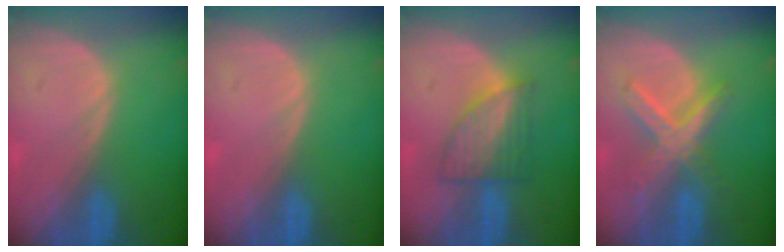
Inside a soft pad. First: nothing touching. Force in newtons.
{"total": 0.0}
{"total": 6.0, "press": 5.9, "slide": 1.0}
{"total": 7.2, "press": 6.3, "slide": 3.5}